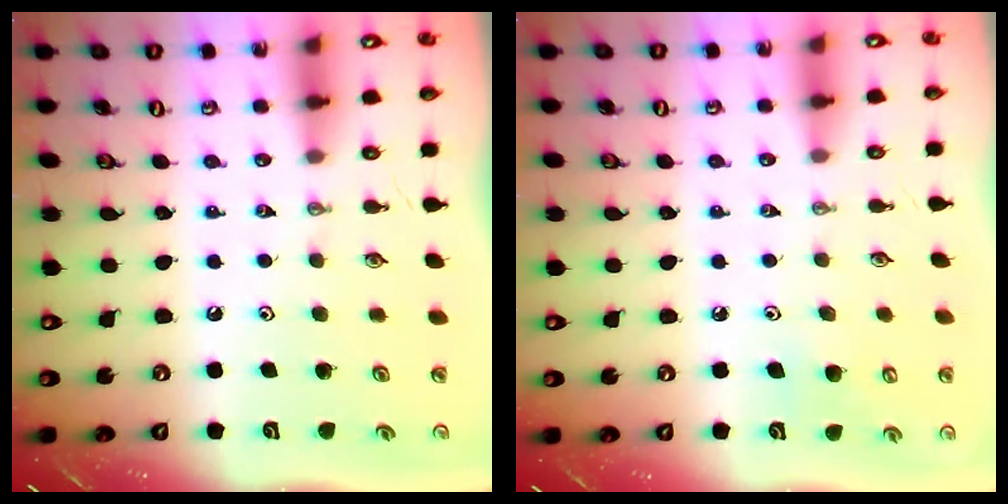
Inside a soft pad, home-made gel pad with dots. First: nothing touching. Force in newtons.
{"total": 6.7, "press": 6.4, "slide": 1.9}